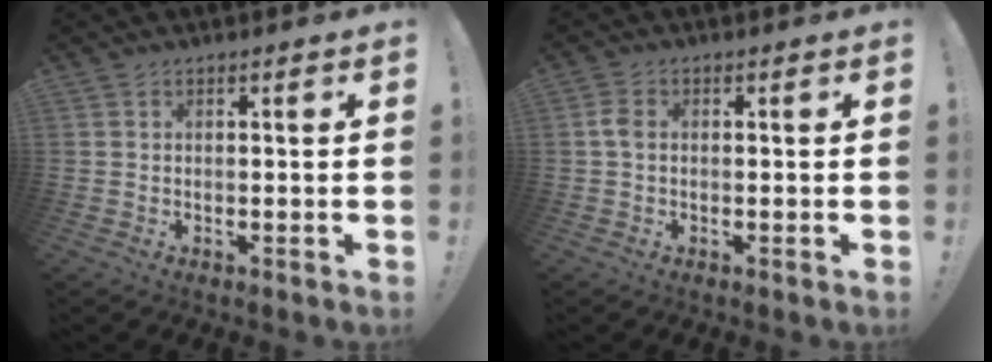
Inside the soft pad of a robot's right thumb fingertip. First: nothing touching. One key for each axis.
{"total": 3.1, "fx": -0.1, "fy": 2.0, "fz": 2.4, "tx": -0.047, "ty": 0.012, "tz": 0.001}